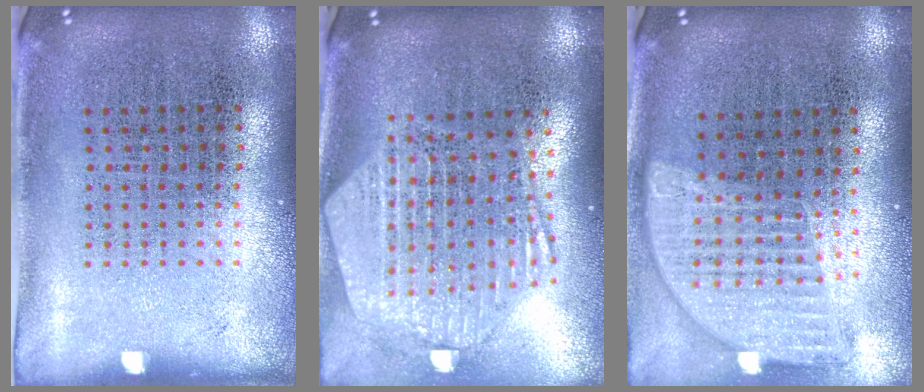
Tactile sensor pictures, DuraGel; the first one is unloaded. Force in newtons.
{"total": 2.7, "press": 2.2, "slide": 1.5}
{"total": 1.5, "press": 1.3, "slide": 0.7}